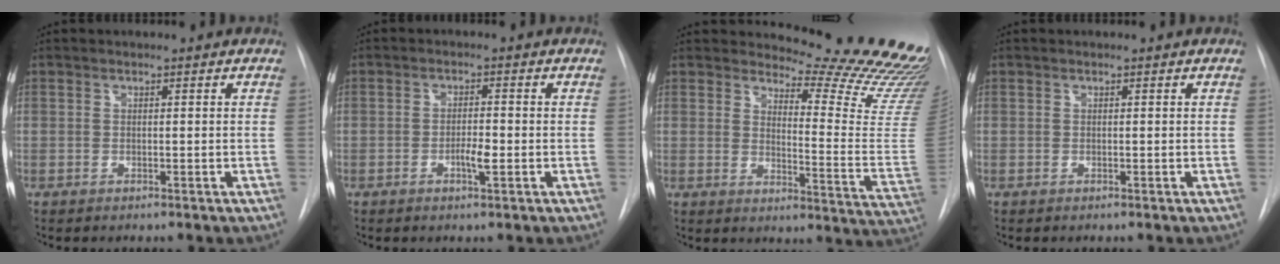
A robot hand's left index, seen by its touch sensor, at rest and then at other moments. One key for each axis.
{"total": 2.6, "fx": -0.9, "fy": 0.5, "fz": 2.4, "tx": -0.042, "ty": 0.001, "tz": -0.015}
{"total": 19.1, "fx": 18.3, "fy": 1.4, "fz": 5.6, "tx": -0.064, "ty": -0.153, "tz": 0.201}
{"total": 0.0}